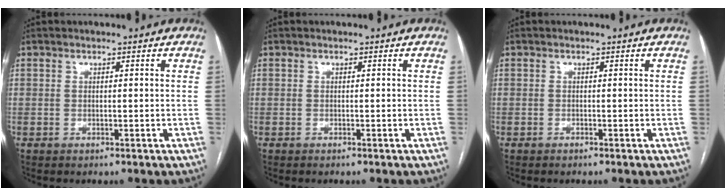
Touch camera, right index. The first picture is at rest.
{"total": 0.0}
{"total": 0.0}